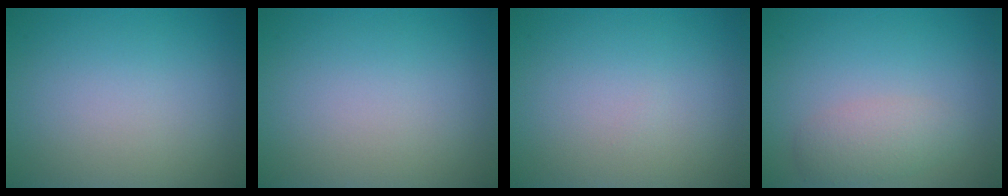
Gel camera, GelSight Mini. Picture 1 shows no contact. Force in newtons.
{"total": 0.0}
{"total": 0.0}
{"total": 2.3, "press": 2.3, "slide": 0.1}